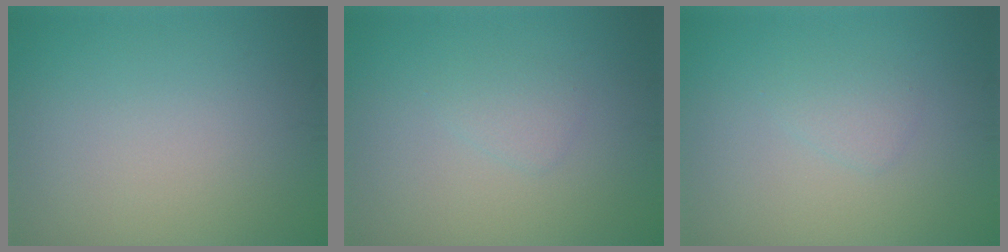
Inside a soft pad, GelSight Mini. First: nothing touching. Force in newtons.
{"total": 1.1, "press": 1.1, "slide": 0.1}
{"total": 1.1, "press": 1.1, "slide": 0.1}